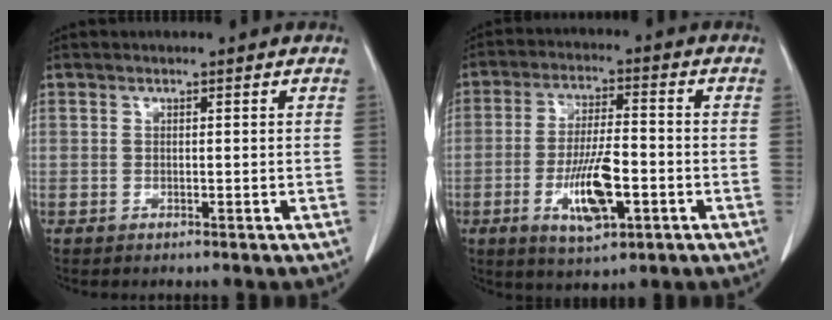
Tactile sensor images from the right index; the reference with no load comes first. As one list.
[{"total": 10.1, "force": [-3.2, 2.7, 9.1], "torque": [-0.176, -0.005, -0.051]}]